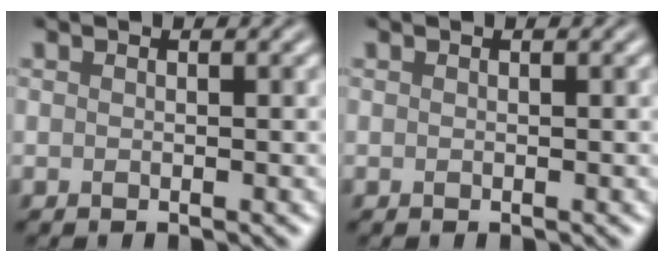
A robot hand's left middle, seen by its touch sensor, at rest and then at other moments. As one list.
[{"total": 0.0}]